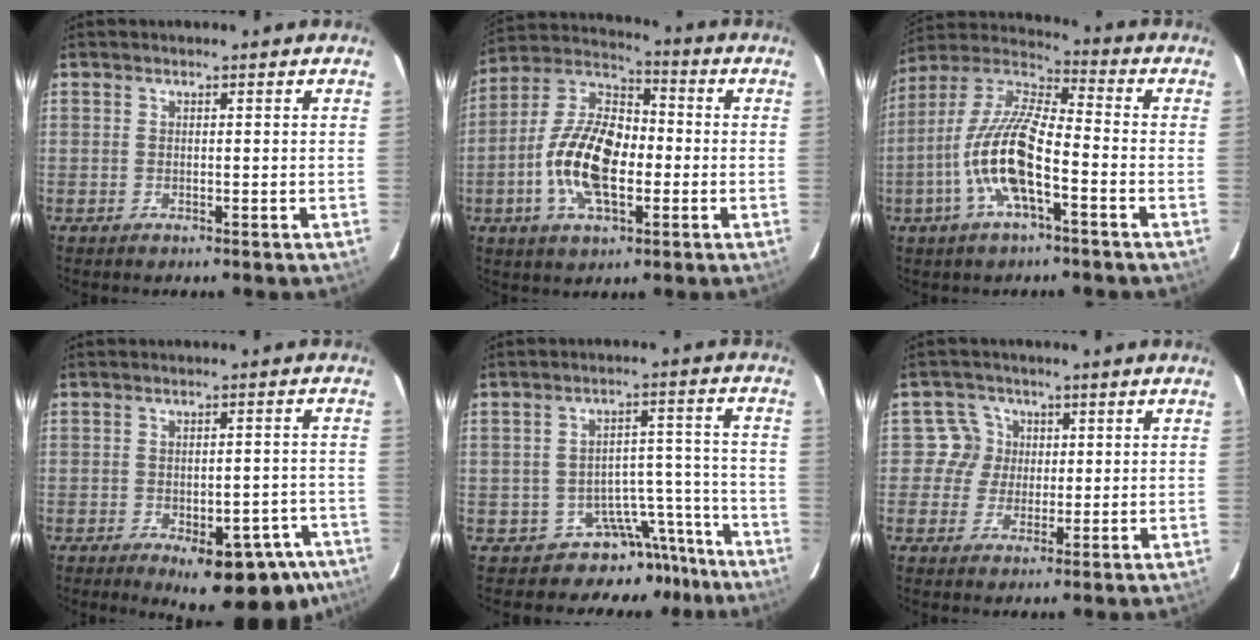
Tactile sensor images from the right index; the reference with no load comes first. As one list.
[{"total": 15.6, "force": [-3.4, 7.7, 13.1], "torque": [-0.266, 0.007, -0.067]}, {"total": 14.5, "force": [-5.3, 4.0, 12.9], "torque": [-0.262, -0.002, -0.108]}, {"total": 15.1, "force": [-9.7, 7.0, 9.3], "torque": [-0.114, 0.007, -0.103]}, {"total": 9.6, "force": [-8.4, 4.5, 0.3], "torque": [0.018, 0.061, -0.109]}, {"total": 4.2, "force": [0.7, 4.1, -0.1], "torque": [0.017, 0.010, 0.005]}]